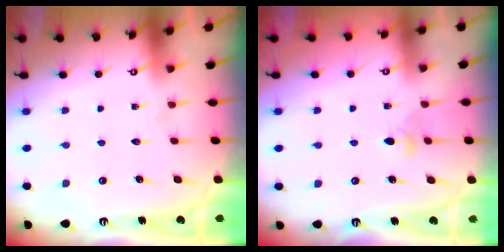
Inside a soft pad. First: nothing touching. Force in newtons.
{"total": 3.3, "press": 3.2, "slide": 0.7}